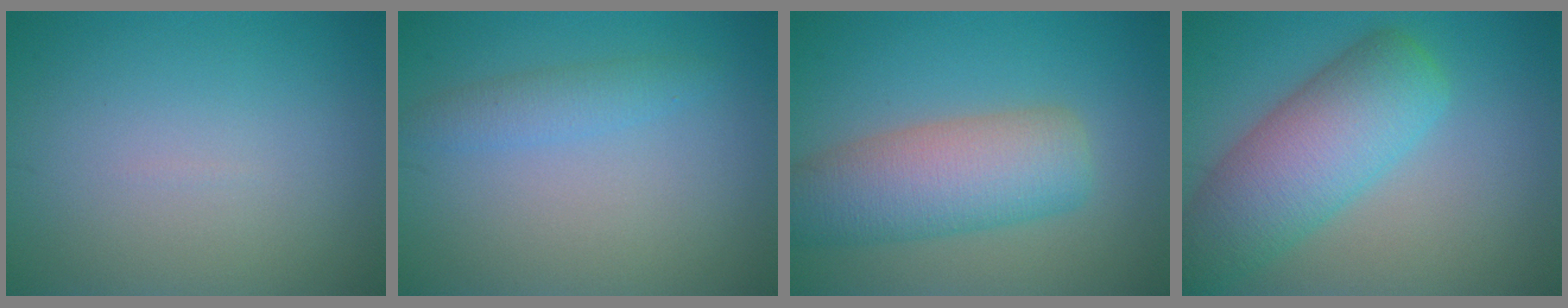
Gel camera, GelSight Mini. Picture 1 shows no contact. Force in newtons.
{"total": 2.0, "press": 1.9, "slide": 0.2}
{"total": 7.1, "press": 7.1, "slide": 0.4}
{"total": 7.9, "press": 7.9, "slide": 0.3}